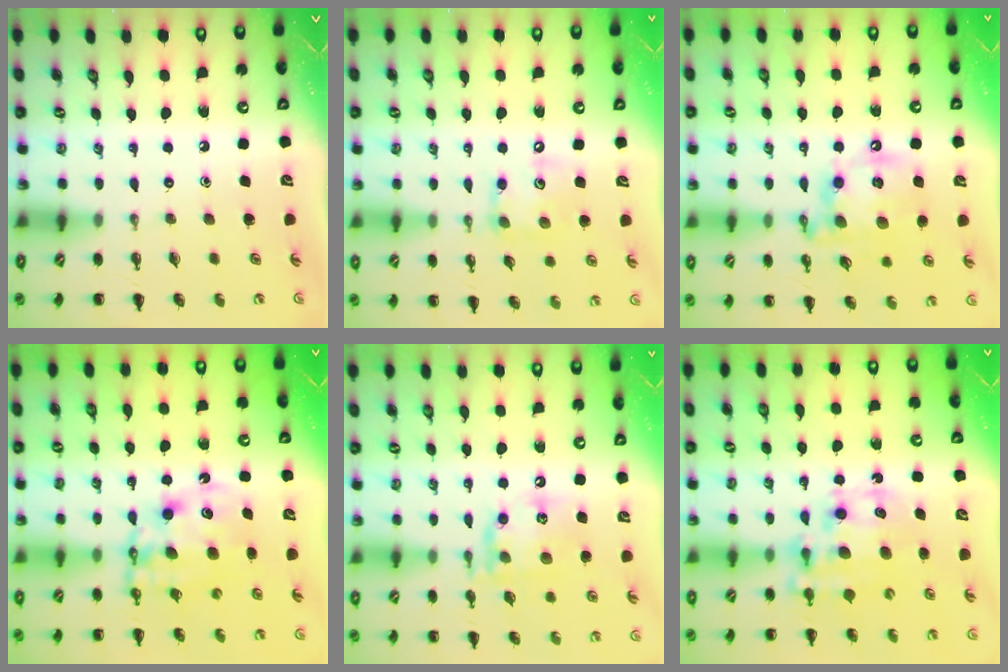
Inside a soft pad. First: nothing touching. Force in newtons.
{"total": 9.8, "press": 9.7, "slide": 1.4}
{"total": 14.2, "press": 13.8, "slide": 3.4}
{"total": 9.5, "press": 9.2, "slide": 2.6}
{"total": 15.4, "press": 15.3, "slide": 2.0}
{"total": 11.9, "press": 11.6, "slide": 2.7}